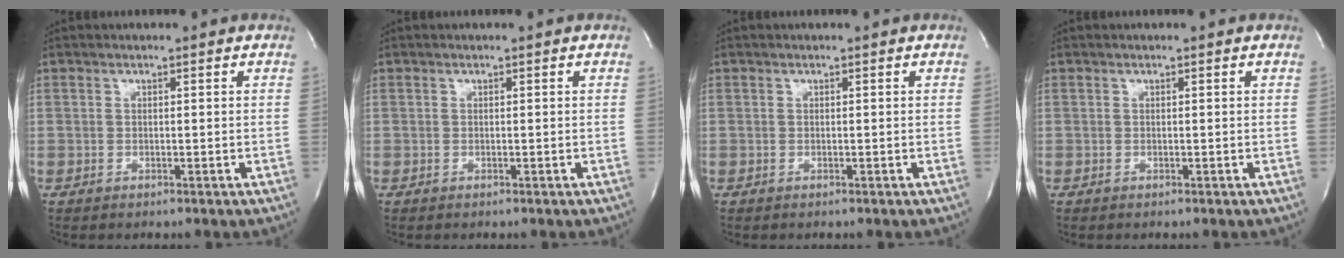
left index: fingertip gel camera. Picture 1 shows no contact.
{"total": 0.0}
{"total": 0.0}
{"total": 0.0}